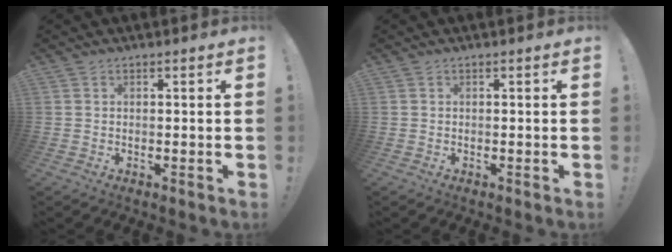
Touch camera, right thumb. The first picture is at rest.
{"total": 0.0}